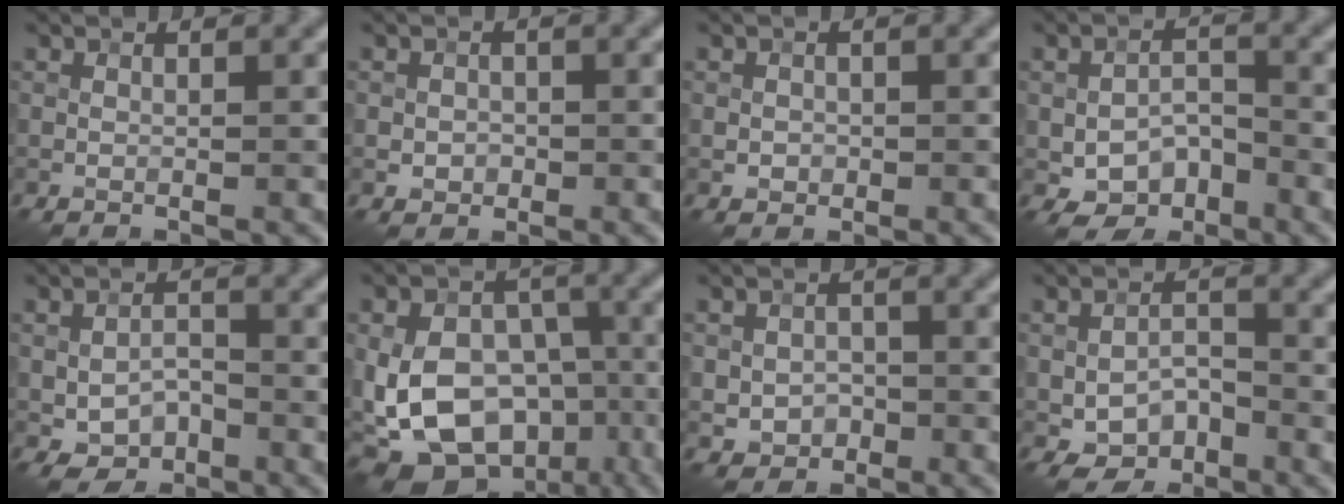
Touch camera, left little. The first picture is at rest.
{"total": 1.2, "force": [-0.3, 1.1, 0.4], "torque": [-0.006, -0.003, -0.008]}
{"total": 0.8, "force": [-0.2, 0.8, 0.2], "torque": [-0.004, -0.002, -0.004]}
{"total": 3.7, "force": [-1.7, 2.4, 2.2], "torque": [-0.040, 0.000, -0.029]}
{"total": 2.8, "force": [-1.2, 1.9, 1.7], "torque": [-0.031, 0.001, -0.020]}
{"total": 14.4, "force": [-3.9, 10.2, 9.4], "torque": [-0.160, -0.006, -0.056]}
{"total": 2.5, "force": [-0.8, 2.1, 1.1], "torque": [-0.017, -0.002, -0.017]}
{"total": 3.2, "force": [-1.4, 2.1, 2.0], "torque": [-0.036, 0.001, -0.024]}